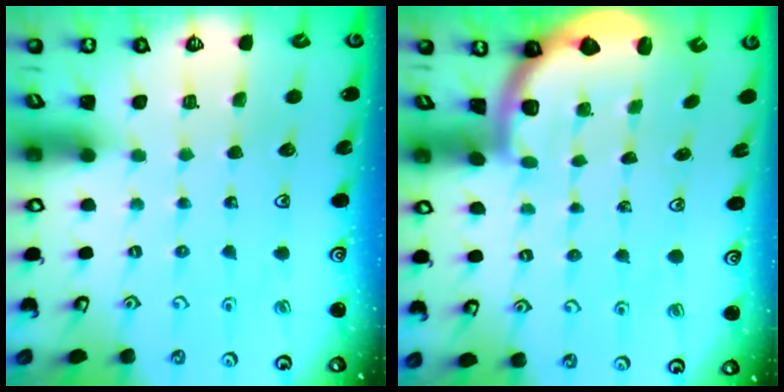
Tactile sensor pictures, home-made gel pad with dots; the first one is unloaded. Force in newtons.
{"total": 1.9, "press": 1.8, "slide": 0.5}